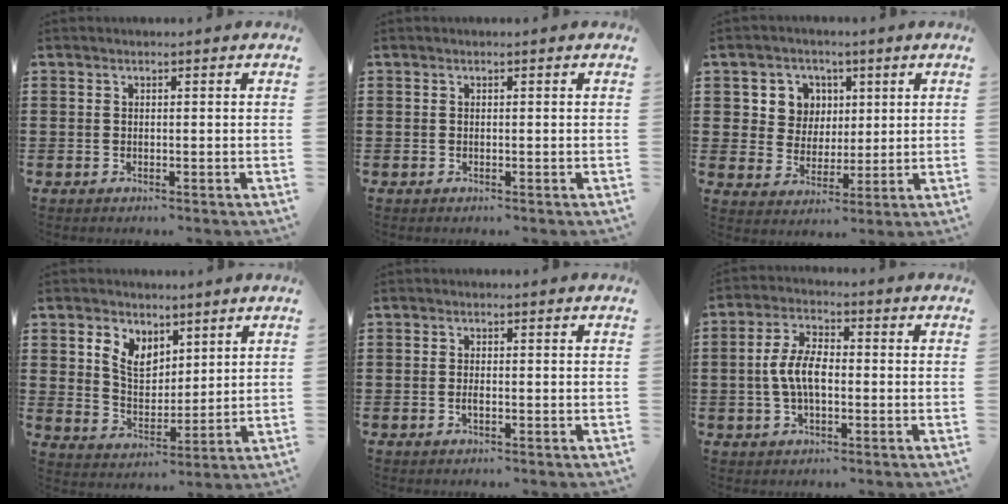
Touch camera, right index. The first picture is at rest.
{"total": 0.0}
{"total": 6.2, "force": [2.2, 5.7, 1.3], "torque": [-0.049, 0.015, 0.039]}
{"total": 5.8, "force": [3.5, 3.9, 2.4], "torque": [-0.068, 0.009, 0.066]}
{"total": 1.1, "force": [-0.3, 0.3, 1.0], "torque": [-0.019, -0.003, -0.005]}
{"total": 6.5, "force": [-0.7, 3.2, 5.6], "torque": [-0.128, 0.000, -0.020]}